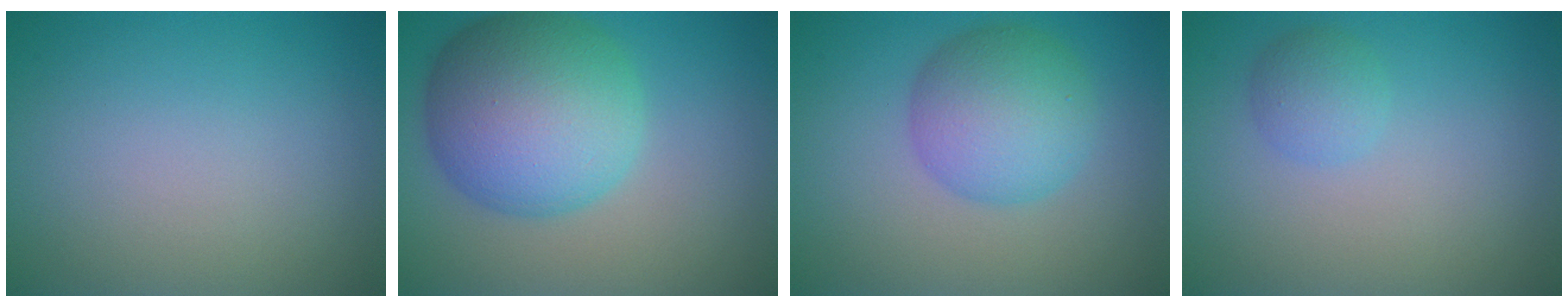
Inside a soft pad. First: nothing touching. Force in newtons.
{"total": 10.4, "press": 10.4, "slide": 0.3}
{"total": 5.9, "press": 5.9, "slide": 0.2}
{"total": 1.8, "press": 1.8, "slide": 0.1}